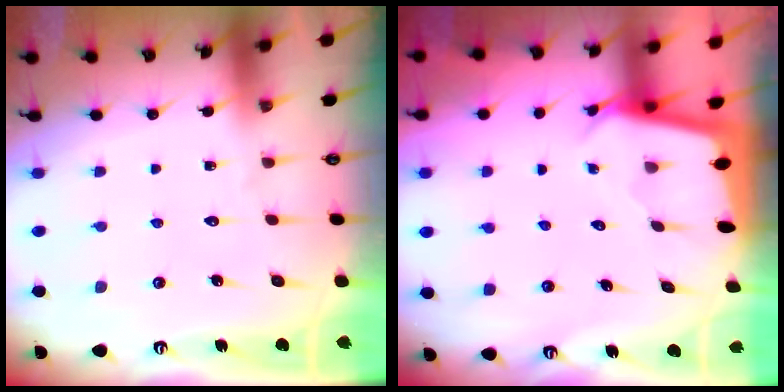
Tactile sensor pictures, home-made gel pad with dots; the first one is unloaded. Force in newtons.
{"total": 2.4, "press": 2.4, "slide": 0.1}